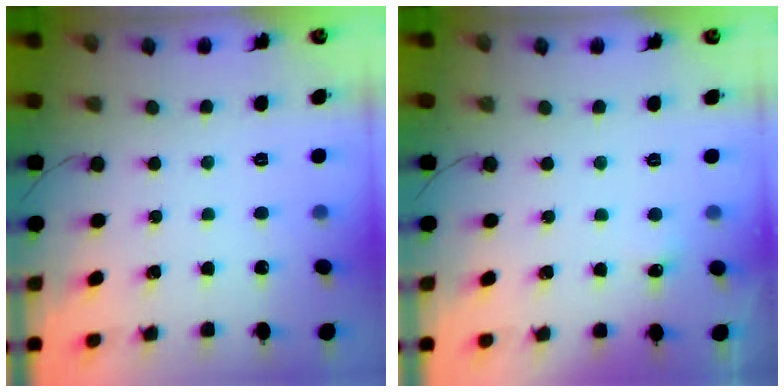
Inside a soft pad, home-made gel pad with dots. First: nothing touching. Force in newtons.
{"total": 3.6, "press": 3.4, "slide": 1.0}